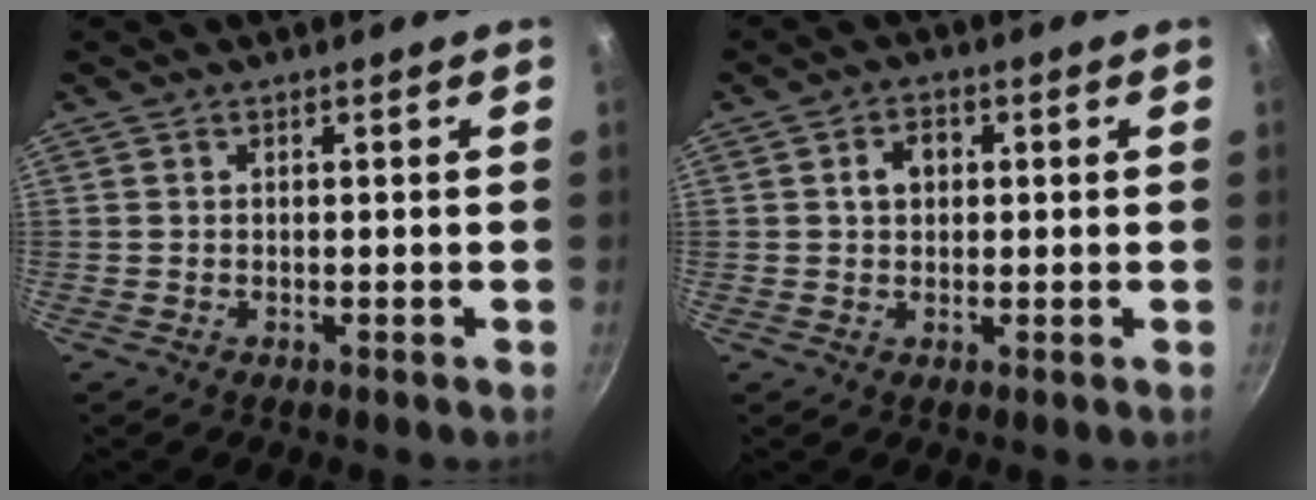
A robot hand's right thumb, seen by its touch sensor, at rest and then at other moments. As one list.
[{"total": 3.8, "force": [0.7, 3.0, 2.3], "torque": [-0.019, 0.009, 0.008]}]